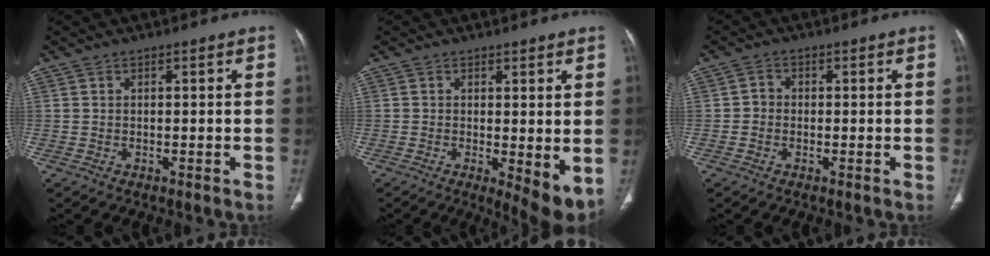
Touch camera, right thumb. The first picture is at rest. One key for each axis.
{"total": 6.4, "fx": -0.5, "fy": 2.2, "fz": 6.1, "tx": -0.087, "ty": -0.020, "tz": -0.005}
{"total": 1.9, "fx": -0.4, "fy": 1.7, "fz": 0.8, "tx": -0.002, "ty": 0.007, "tz": -0.013}